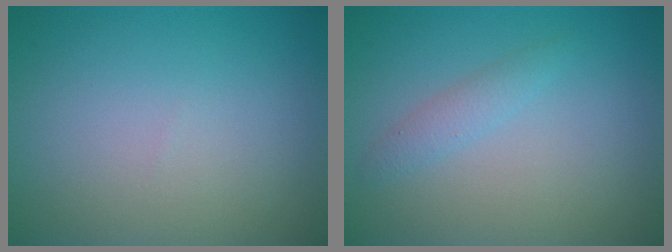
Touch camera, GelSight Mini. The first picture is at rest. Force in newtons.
{"total": 1.4, "press": 1.4, "slide": 0.0}